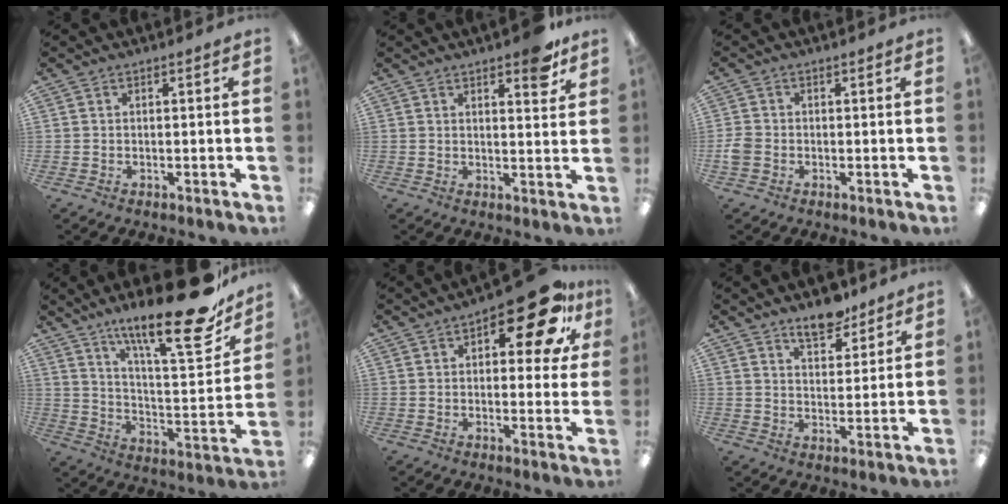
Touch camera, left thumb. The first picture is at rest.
{"total": 6.6, "force": [4.9, 2.2, 3.8], "torque": [-0.039, -0.028, 0.079]}
{"total": 3.0, "force": [-0.9, 2.4, 1.6], "torque": [-0.024, 0.008, -0.015]}
{"total": 24.0, "force": [17.2, 5.6, 15.7], "torque": [-0.231, -0.118, 0.272]}
{"total": 16.6, "force": [8.4, 6.8, 12.5], "torque": [-0.160, -0.037, 0.131]}
{"total": 7.8, "force": [6.3, 3.4, 3.1], "torque": [-0.030, -0.040, 0.109]}